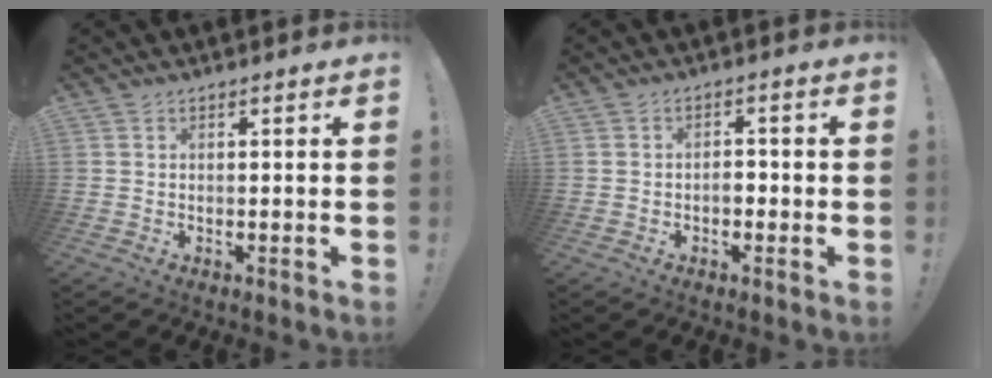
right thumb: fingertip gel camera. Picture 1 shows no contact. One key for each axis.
{"total": 2.7, "fx": -1.2, "fy": 1.9, "fz": 1.6, "tx": -0.025, "ty": 0.006, "tz": -0.022}